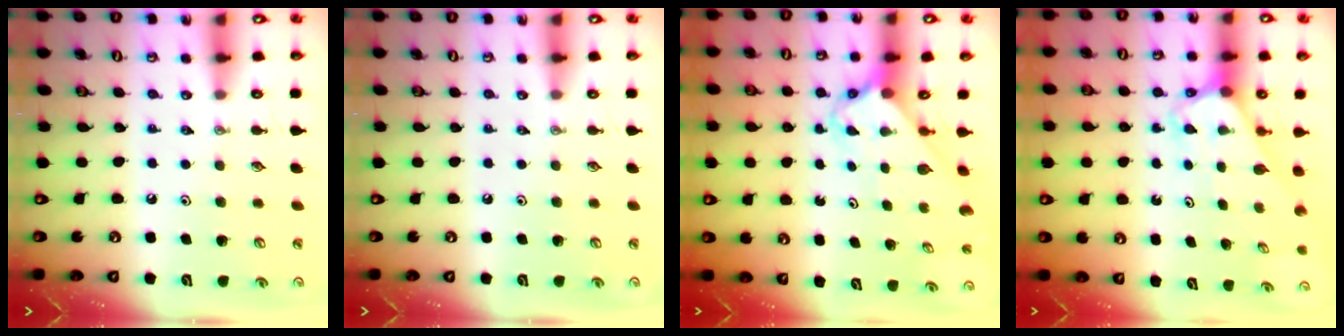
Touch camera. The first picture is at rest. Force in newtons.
{"total": 0.0}
{"total": 2.4, "press": 2.4, "slide": 0.2}
{"total": 2.7, "press": 2.7, "slide": 0.2}